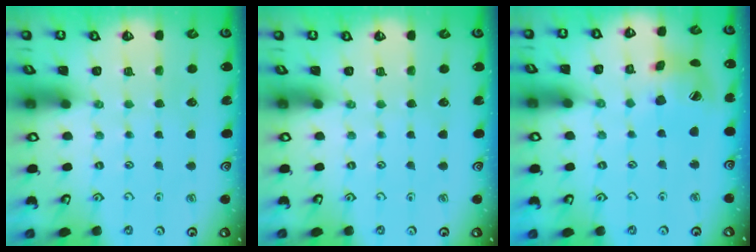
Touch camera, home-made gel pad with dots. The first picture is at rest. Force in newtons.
{"total": 0.0}
{"total": 13.8, "press": 13.7, "slide": 1.7}